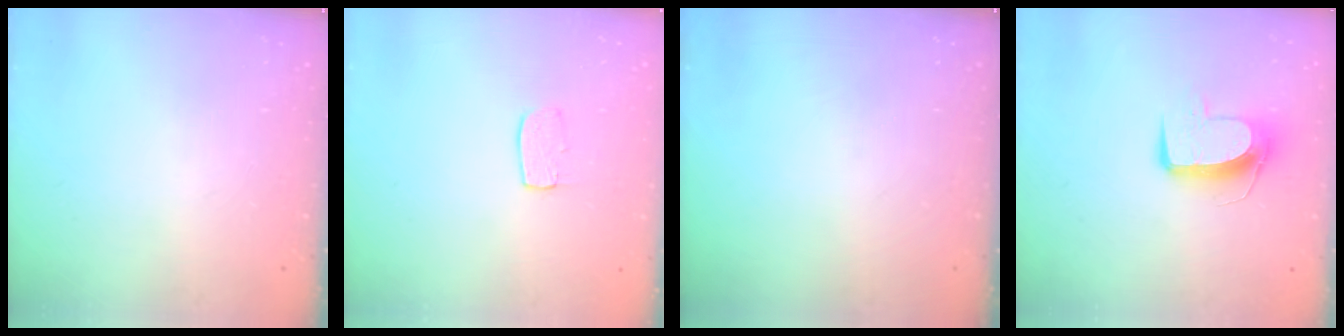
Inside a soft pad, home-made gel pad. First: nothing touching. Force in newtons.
{"total": 5.6, "press": 5.6, "slide": 0.4}
{"total": 0.0}
{"total": 9.8, "press": 9.8, "slide": 1.0}